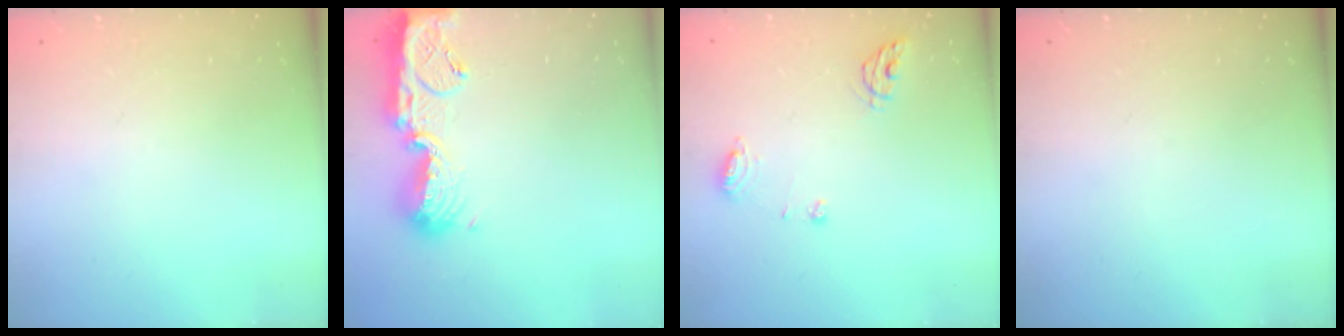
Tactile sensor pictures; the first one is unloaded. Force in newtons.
{"total": 14.6, "press": 14.5, "slide": 1.4}
{"total": 7.2, "press": 7.2, "slide": 0.8}
{"total": 0.0}